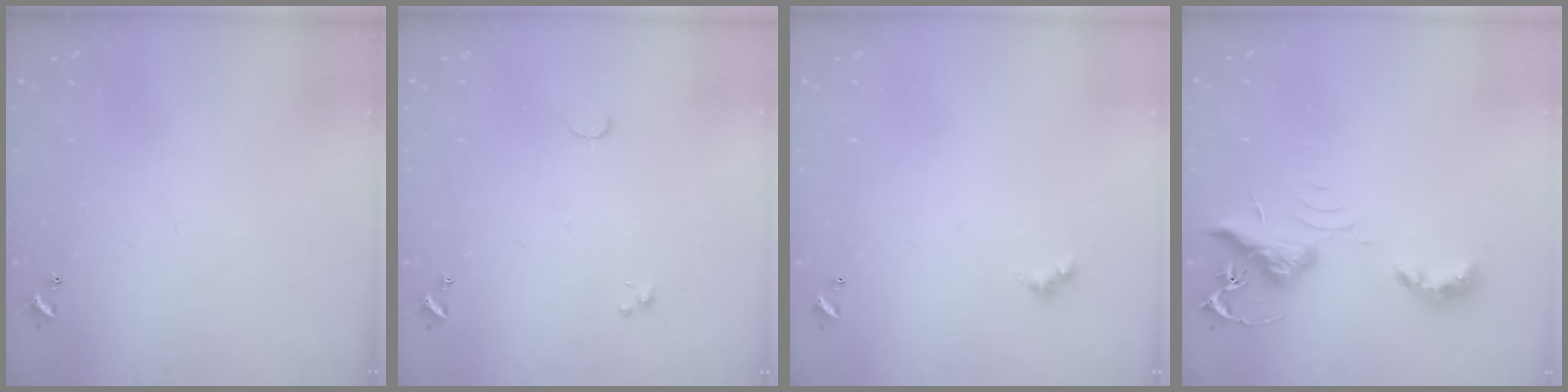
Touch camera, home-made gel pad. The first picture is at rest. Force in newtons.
{"total": 0.5, "press": 0.4, "slide": 0.3}
{"total": 1.5, "press": 1.4, "slide": 0.3}
{"total": 6.6, "press": 6.6, "slide": 0.3}